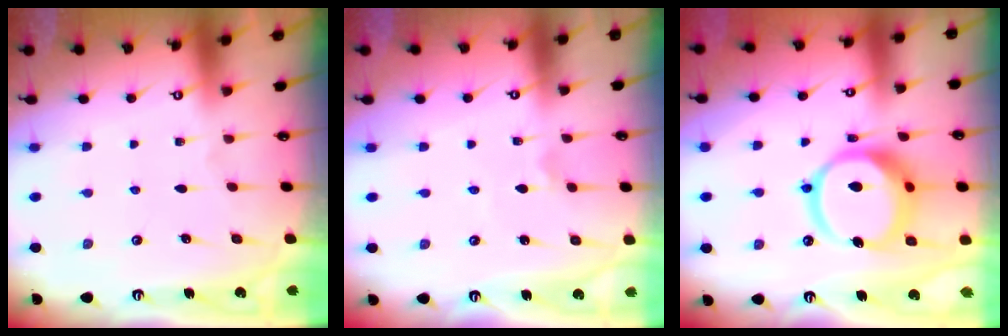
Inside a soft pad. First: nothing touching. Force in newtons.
{"total": 1.6, "press": 1.5, "slide": 0.2}
{"total": 16.6, "press": 16.5, "slide": 1.9}